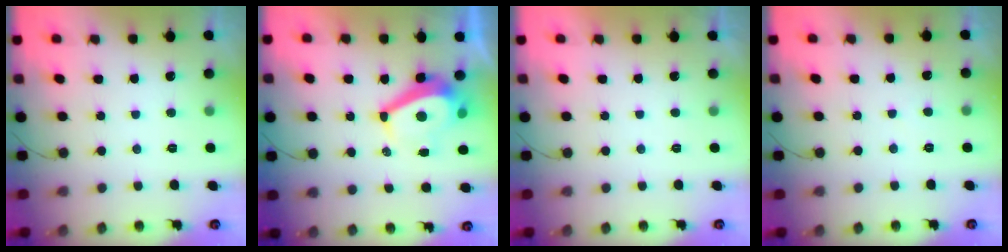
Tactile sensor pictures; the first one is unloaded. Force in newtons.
{"total": 8.3, "press": 8.3, "slide": 0.9}
{"total": 2.3, "press": 2.3, "slide": 0.4}
{"total": 0.8, "press": 0.7, "slide": 0.3}